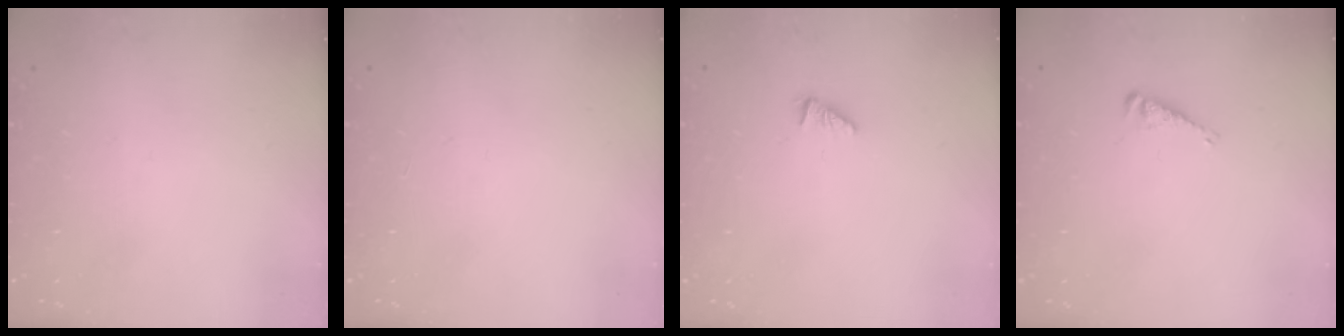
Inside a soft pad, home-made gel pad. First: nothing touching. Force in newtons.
{"total": 0.0}
{"total": 0.8, "press": 0.8, "slide": 0.2}
{"total": 3.2, "press": 3.1, "slide": 0.4}